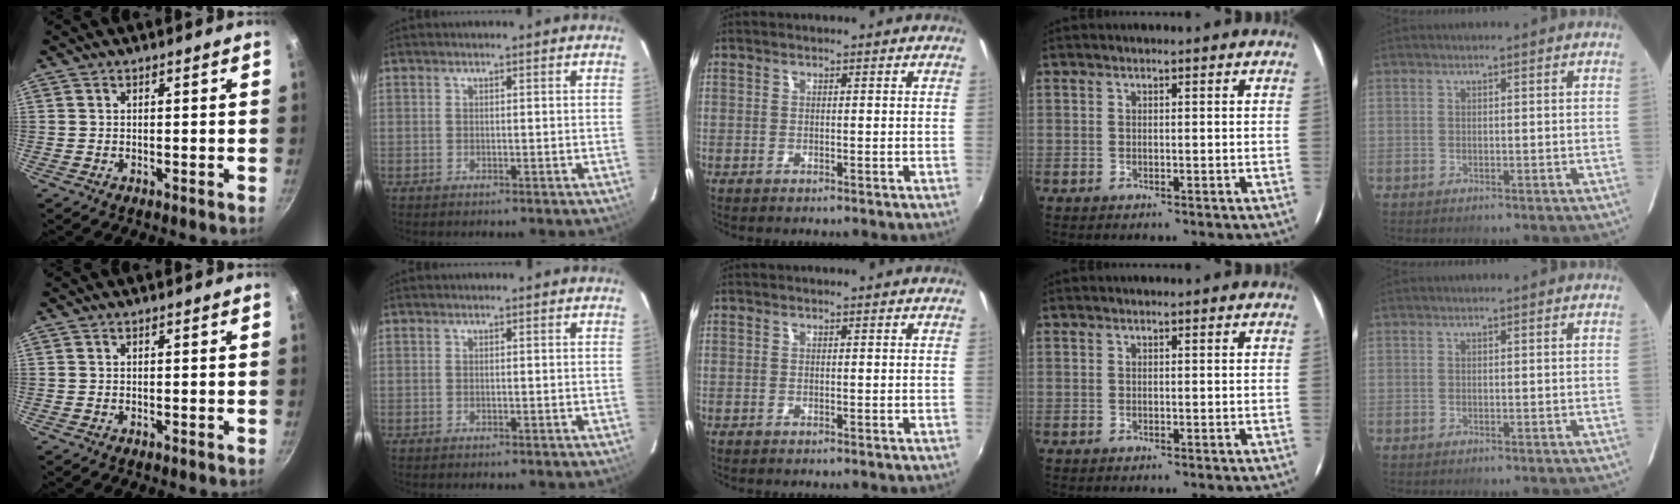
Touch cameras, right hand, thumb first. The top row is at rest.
{}